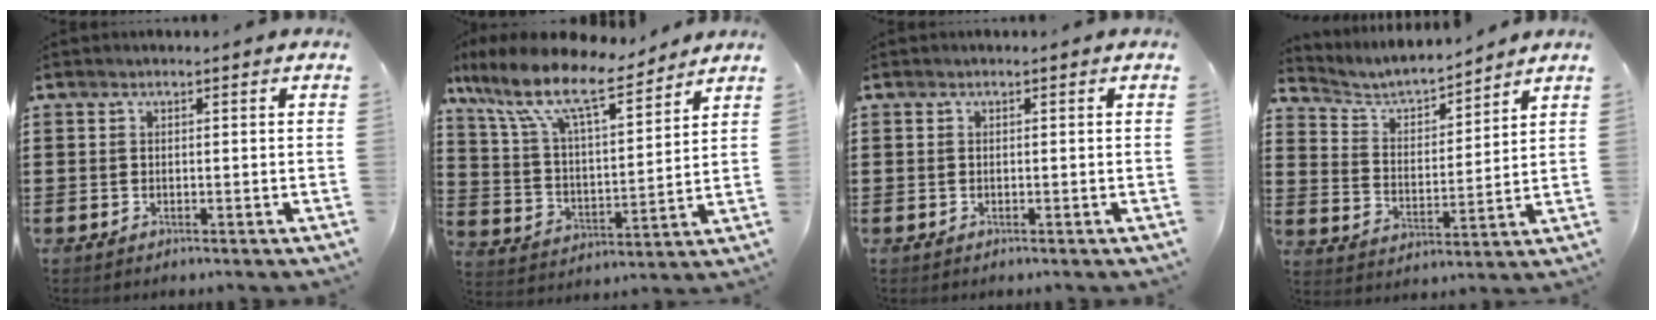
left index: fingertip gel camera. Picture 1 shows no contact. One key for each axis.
{"total": 11.5, "fx": 8.6, "fy": 2.5, "fz": 7.1, "tx": -0.168, "ty": -0.043, "tz": 0.146}
{"total": 0.0}
{"total": 4.8, "fx": 4.5, "fy": 0.9, "fz": 1.1, "tx": -0.048, "ty": -0.032, "tz": 0.073}